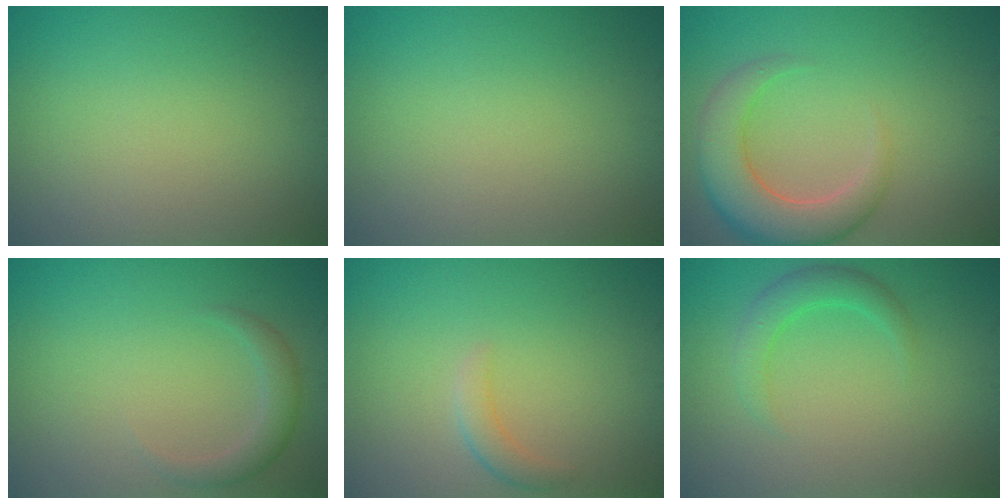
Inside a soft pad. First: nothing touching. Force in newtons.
{"total": 0.0}
{"total": 6.0, "press": 6.0, "slide": 0.5}
{"total": 2.0, "press": 2.0, "slide": 0.2}
{"total": 1.6, "press": 1.6, "slide": 0.0}
{"total": 2.4, "press": 2.4, "slide": 0.2}